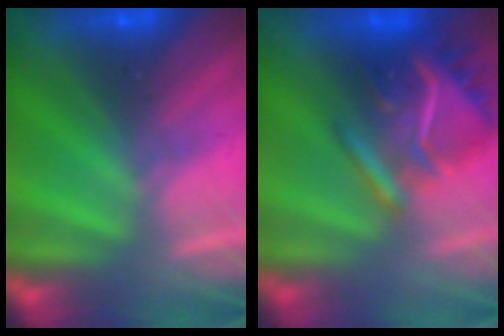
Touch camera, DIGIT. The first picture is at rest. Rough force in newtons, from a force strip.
{"total": 6.8}